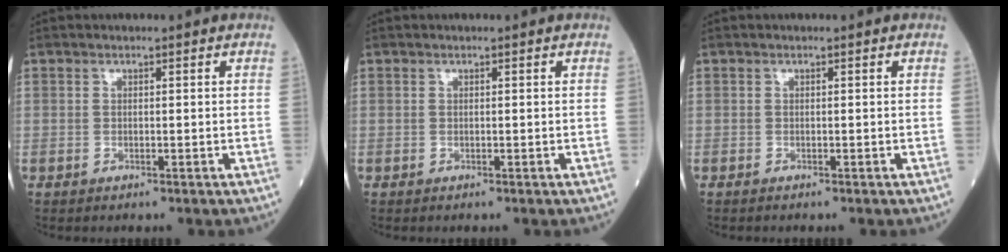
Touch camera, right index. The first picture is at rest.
{"total": 0.0}
{"total": 0.0}